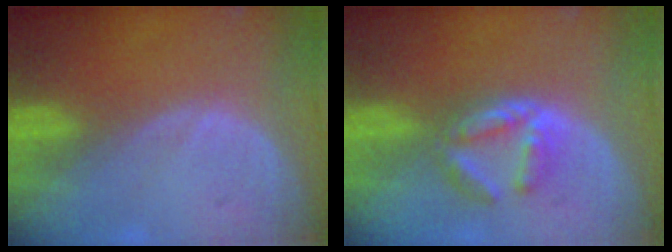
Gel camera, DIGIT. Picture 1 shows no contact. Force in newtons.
{"total": 5.1, "press": 5.0, "slide": 1.1}